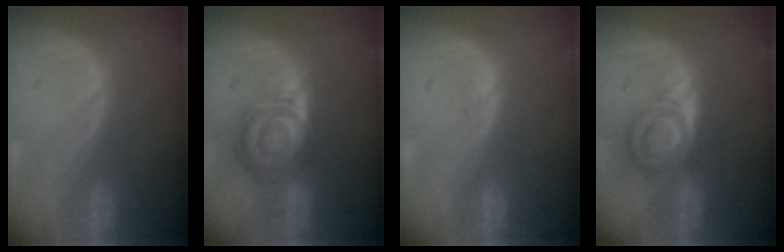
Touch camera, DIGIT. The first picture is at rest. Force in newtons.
{"total": 8.2, "press": 7.2, "slide": 3.9}
{"total": 0.9, "press": 0.8, "slide": 0.4}
{"total": 6.0, "press": 6.0, "slide": 0.2}